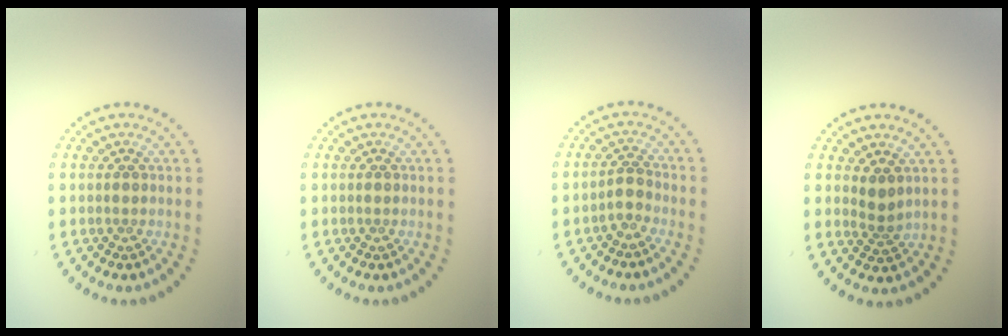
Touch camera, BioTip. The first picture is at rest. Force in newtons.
{"total": 0.0}
{"total": 1.4, "press": 1.1, "slide": 0.9}
{"total": 1.6, "press": 1.3, "slide": 1.0}